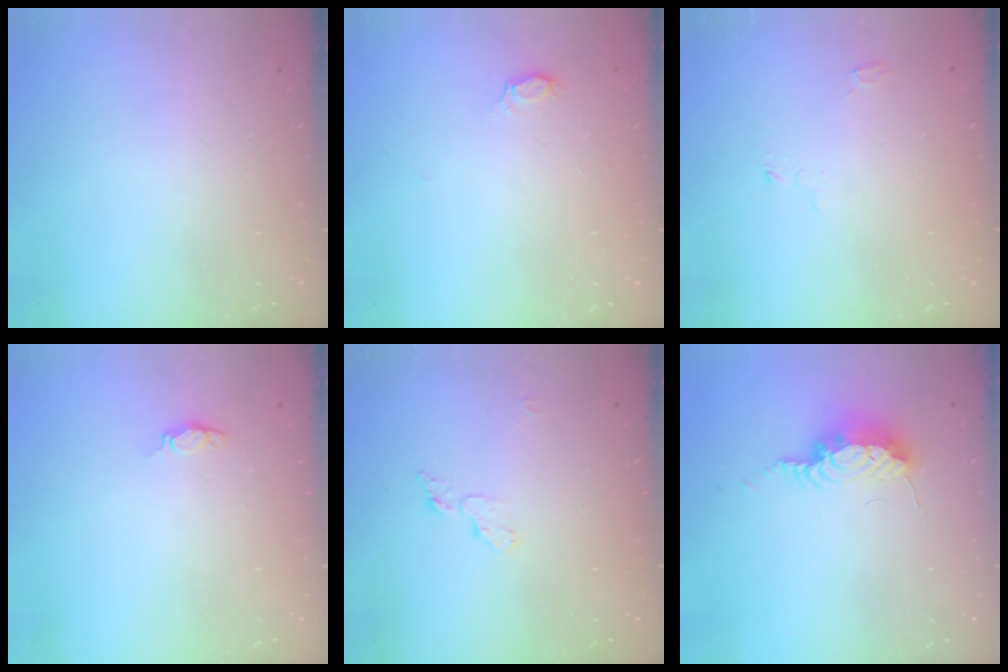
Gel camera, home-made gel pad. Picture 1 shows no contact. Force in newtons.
{"total": 2.6, "press": 2.6, "slide": 0.2}
{"total": 2.7, "press": 2.7, "slide": 0.3}
{"total": 3.9, "press": 3.8, "slide": 0.6}
{"total": 4.8, "press": 4.7, "slide": 0.4}
{"total": 7.7, "press": 7.6, "slide": 1.2}